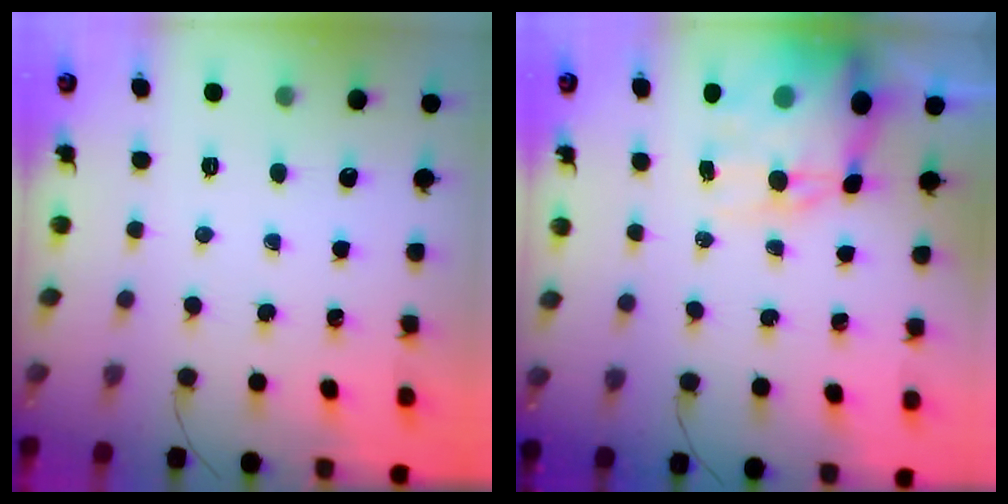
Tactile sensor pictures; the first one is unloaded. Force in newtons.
{"total": 12.7, "press": 12.4, "slide": 2.8}